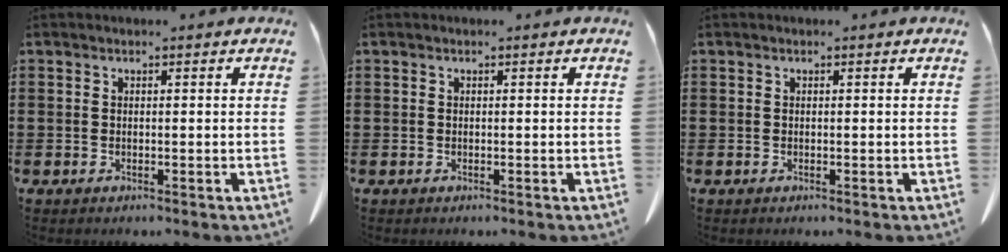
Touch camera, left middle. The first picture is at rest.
{"total": 0.0}
{"total": 0.0}